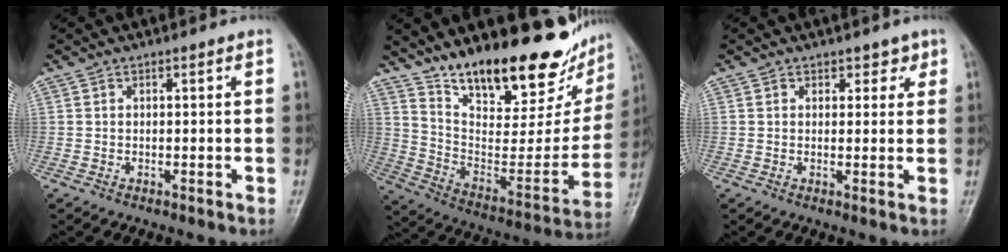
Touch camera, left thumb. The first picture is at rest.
{"total": 27.7, "force": [20.3, 9.8, 16.2], "torque": [-0.213, -0.096, 0.315]}
{"total": 2.4, "force": [1.5, 1.7, 0.8], "torque": [0.019, -0.006, 0.015]}